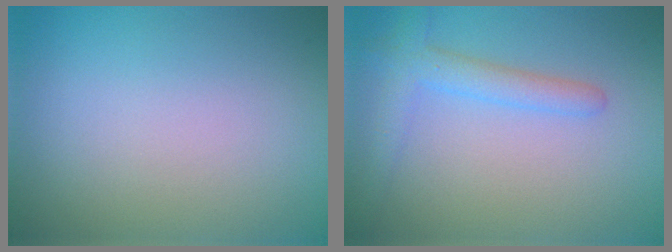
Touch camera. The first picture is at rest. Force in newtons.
{"total": 2.9, "press": 2.9, "slide": 0.1}